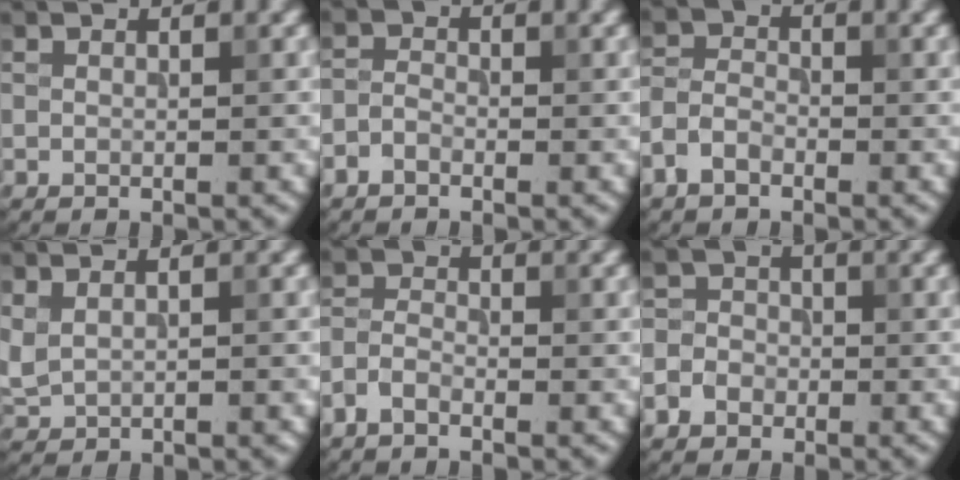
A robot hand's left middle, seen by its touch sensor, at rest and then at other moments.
{"total": 1.4, "force": [-1.0, 0.8, 0.6], "torque": [-0.010, 0.004, -0.025]}
{"total": 2.8, "force": [-1.7, 1.7, 1.3], "torque": [-0.028, 0.004, -0.044]}
{"total": 1.8, "force": [0.7, 0.9, 1.4], "torque": [-0.029, -0.002, 0.023]}
{"total": 2.1, "force": [-1.5, 1.1, 1.1], "torque": [-0.024, 0.004, -0.041]}
{"total": 3.7, "force": [-1.6, 3.2, 0.9], "torque": [0.004, 0.000, -0.040]}